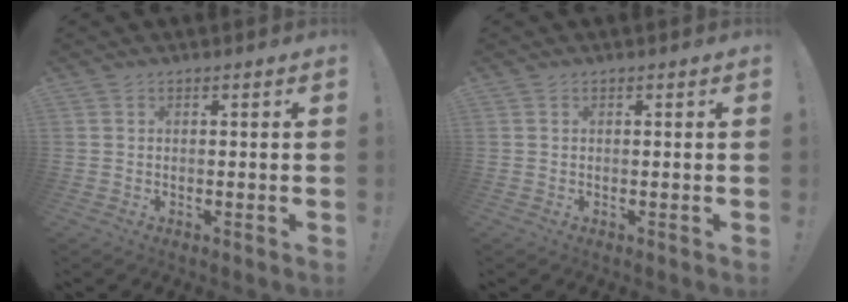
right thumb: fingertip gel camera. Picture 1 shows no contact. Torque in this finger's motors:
{"motor_torque": [0.00, 0.00, -0.08, 0.08, 0.00]}